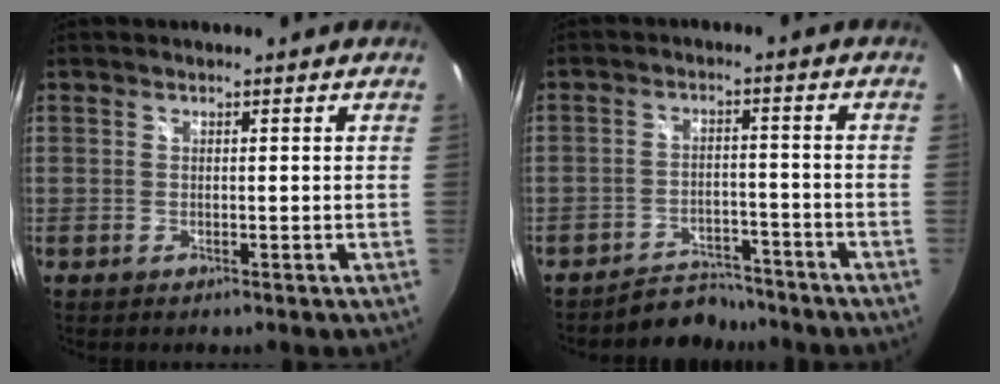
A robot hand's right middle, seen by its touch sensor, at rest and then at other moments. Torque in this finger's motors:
{"motor_torque": [0.60, -0.45, 0.00, 0.00]}